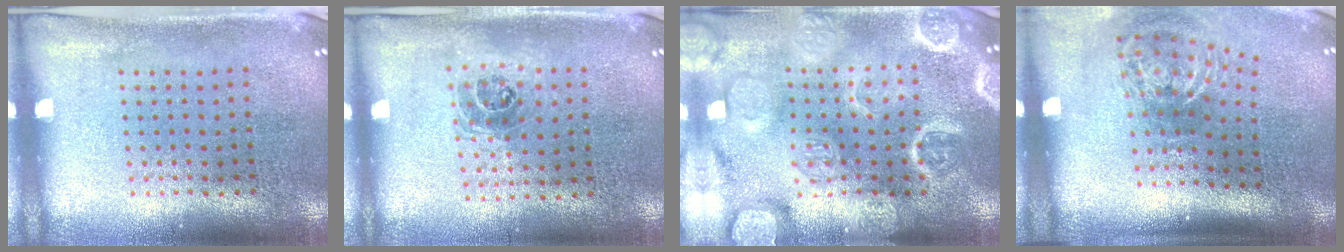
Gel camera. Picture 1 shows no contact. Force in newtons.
{"total": 1.0, "press": 0.9, "slide": 0.4}
{"total": 6.3, "press": 6.2, "slide": 0.8}
{"total": 2.1, "press": 1.3, "slide": 1.7}